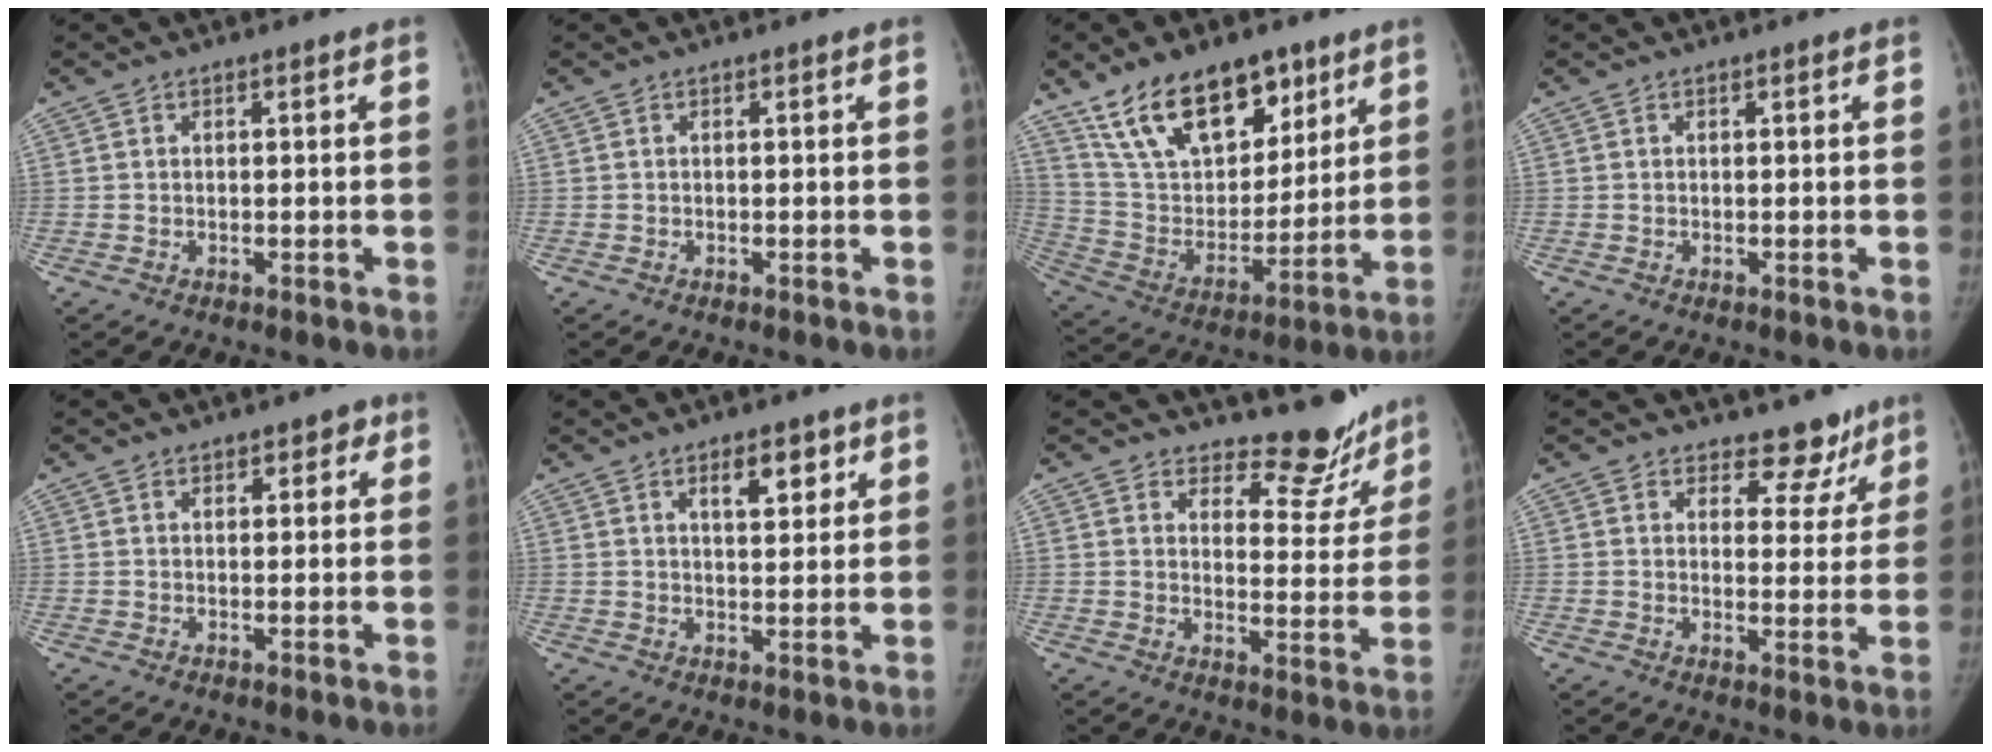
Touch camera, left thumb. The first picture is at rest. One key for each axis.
{"total": 0.0}
{"total": 21.3, "fx": 13.4, "fy": 11.5, "fz": 11.9, "tx": -0.157, "ty": -0.047, "tz": 0.247}
{"total": 0.0}
{"total": 2.5, "fx": 1.4, "fy": 1.7, "fz": 1.2, "tx": 0.009, "ty": -0.002, "tz": 0.015}
{"total": 5.9, "fx": 3.1, "fy": 2.6, "fz": 4.2, "tx": -0.043, "ty": -0.018, "tz": 0.048}
{"total": 10.5, "fx": 9.5, "fy": 4.3, "fz": 1.1, "tx": 0.035, "ty": -0.089, "tz": 0.115}
{"total": 7.2, "fx": 5.7, "fy": 4.3, "fz": 1.3, "tx": 0.026, "ty": -0.036, "tz": 0.066}